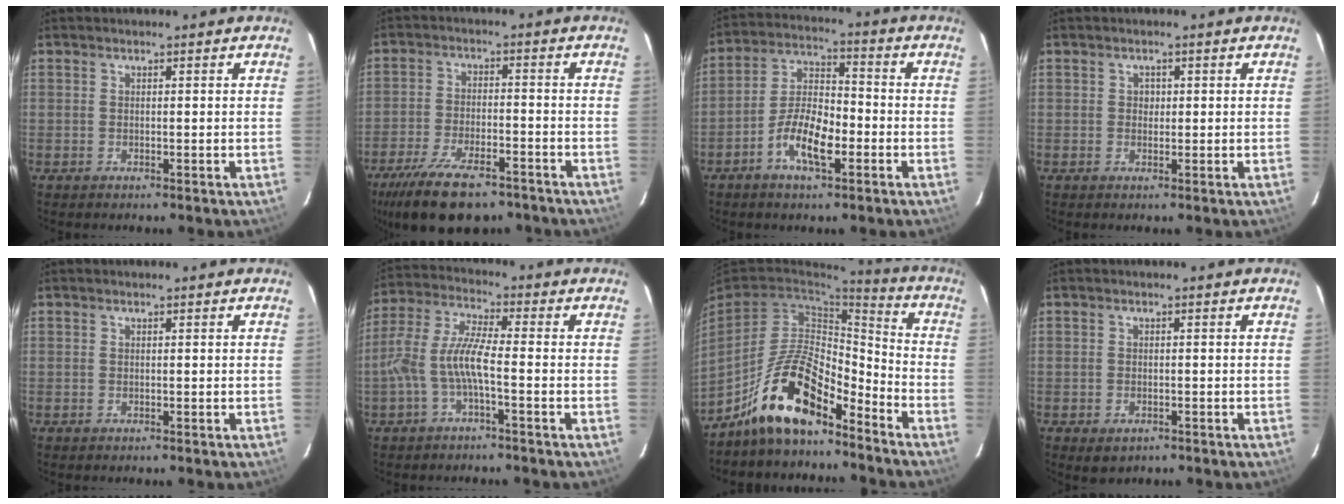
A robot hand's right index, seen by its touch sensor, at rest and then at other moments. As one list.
[{"total": 15.8, "force": [-11.5, 6.0, 9.1], "torque": [-0.200, -0.031, -0.190]}, {"total": 9.6, "force": [-4.3, 3.7, 7.7], "torque": [-0.159, 0.009, -0.082]}, {"total": 1.2, "force": [0.1, 1.2, 0.2], "torque": [0.000, 0.003, 0.000]}, {"total": 0.0}, {"total": 7.9, "force": [-2.7, 1.4, 7.3], "torque": [-0.171, 0.010, -0.050]}, {"total": 14.2, "force": [-10.5, 4.7, 8.4], "torque": [-0.169, 0.016, -0.193]}, {"total": 2.6, "force": [-1.3, 1.8, 1.3], "torque": [-0.025, -0.004, -0.014]}]